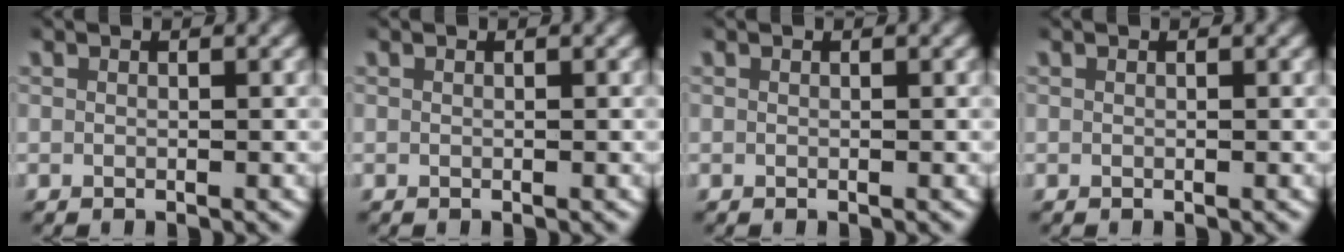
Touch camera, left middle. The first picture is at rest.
{"total": 0.0}
{"total": 0.0}
{"total": 0.0}